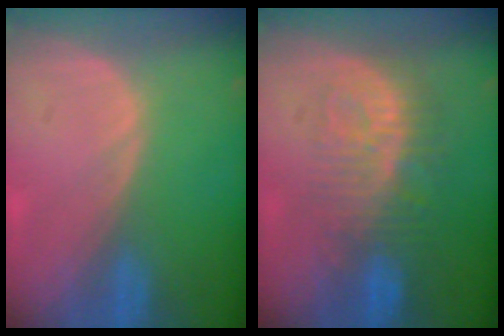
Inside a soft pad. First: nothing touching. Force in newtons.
{"total": 9.4, "press": 8.5, "slide": 3.9}